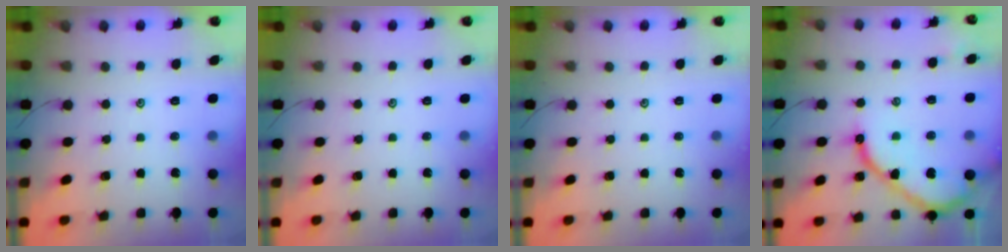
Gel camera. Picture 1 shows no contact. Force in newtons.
{"total": 0.0}
{"total": 0.0}
{"total": 14.5, "press": 14.4, "slide": 1.5}